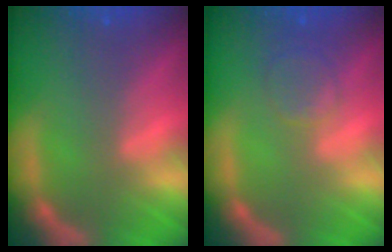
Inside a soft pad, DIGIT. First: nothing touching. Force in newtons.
{"total": 2.9}